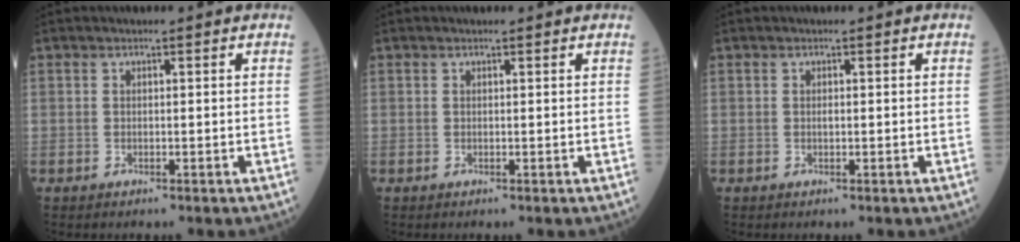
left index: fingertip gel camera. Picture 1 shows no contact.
{"total": 0.9, "force": [0.9, 0.1, 0.1], "torque": [-0.009, 0.001, 0.008]}
{"total": 0.0}